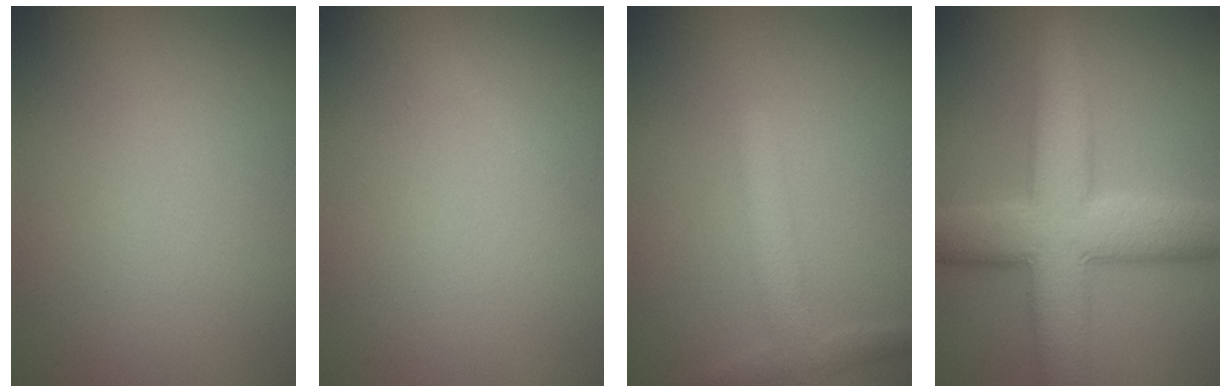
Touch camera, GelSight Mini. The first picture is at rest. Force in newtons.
{"total": 0.6, "press": 0.6, "slide": 0.0}
{"total": 2.6, "press": 2.6, "slide": 0.2}
{"total": 9.4, "press": 9.4, "slide": 0.2}